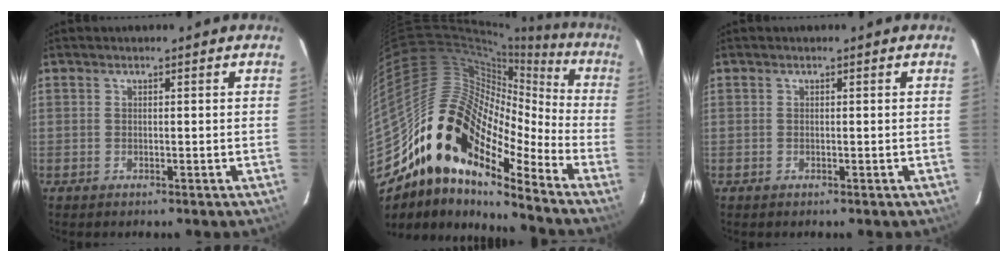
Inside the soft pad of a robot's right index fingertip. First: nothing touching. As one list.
[{"total": 18.2, "force": [-12.5, 7.9, 10.5], "torque": [-0.163, 0.009, -0.251]}, {"total": 0.0}]